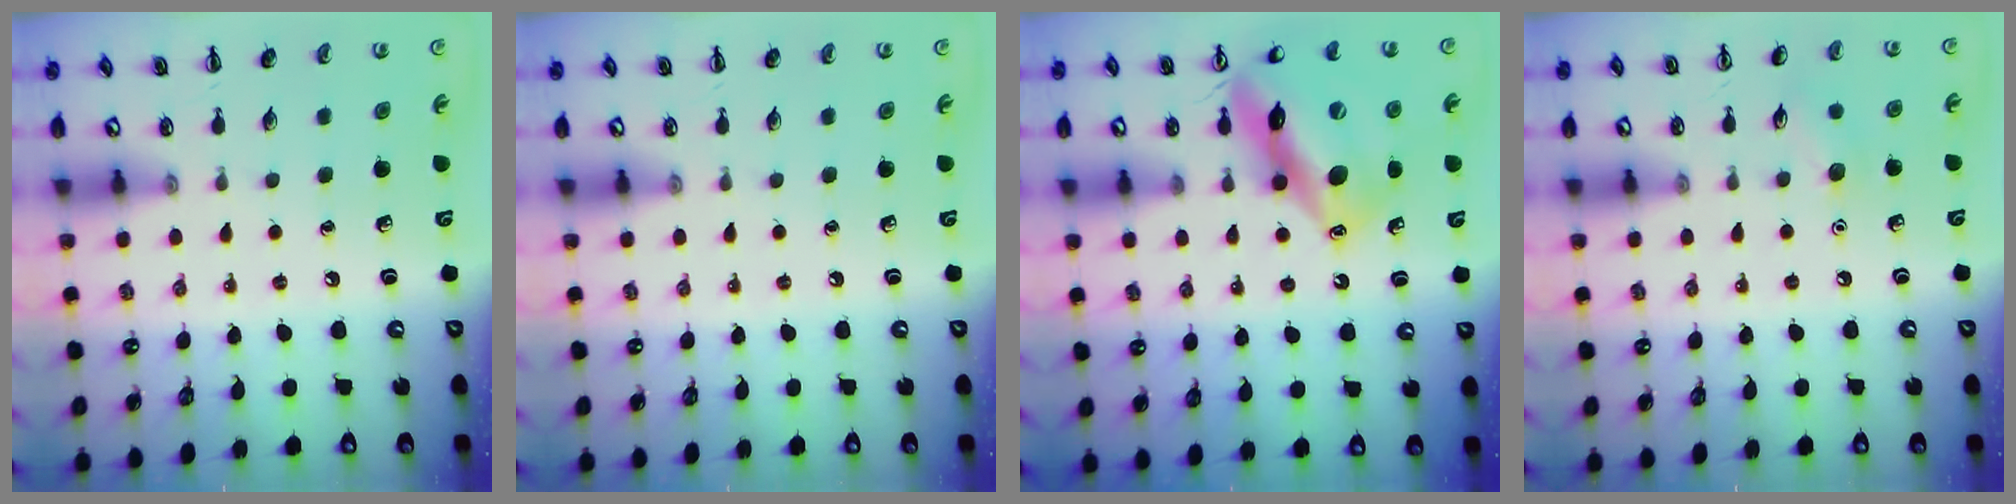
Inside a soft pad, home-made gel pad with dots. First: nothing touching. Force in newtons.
{"total": 0.0}
{"total": 16.1, "press": 15.8, "slide": 2.7}
{"total": 6.6, "press": 6.3, "slide": 1.9}